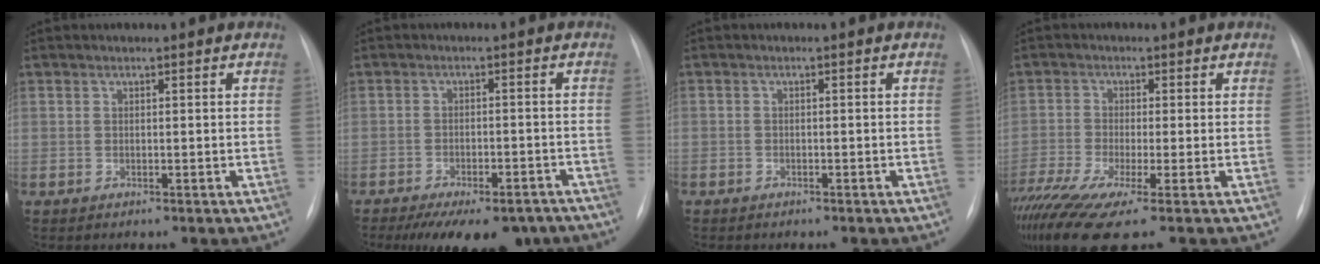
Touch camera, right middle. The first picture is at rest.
{"total": 15.0, "force": [-11.5, 6.3, 7.3], "torque": [-0.112, -0.006, -0.147]}
{"total": 1.0, "force": [-0.7, 0.7, 0.1], "torque": [-0.007, 0.003, -0.010]}
{"total": 10.2, "force": [-7.0, 0.6, 7.4], "torque": [-0.137, -0.029, -0.126]}